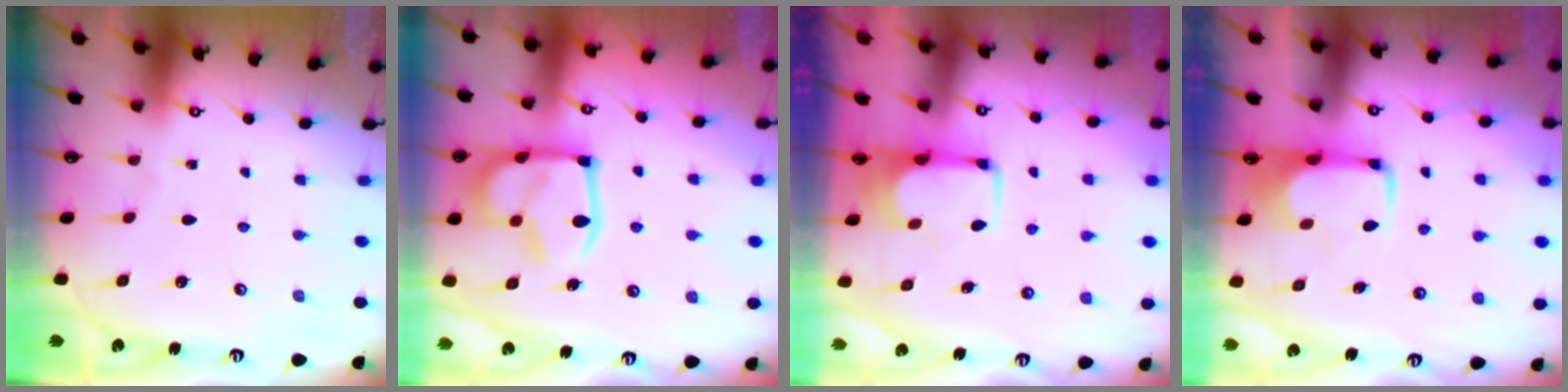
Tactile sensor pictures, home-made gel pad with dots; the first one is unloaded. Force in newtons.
{"total": 14.0, "press": 13.9, "slide": 1.7}
{"total": 3.7, "press": 3.7, "slide": 0.4}
{"total": 1.7, "press": 1.6, "slide": 0.5}